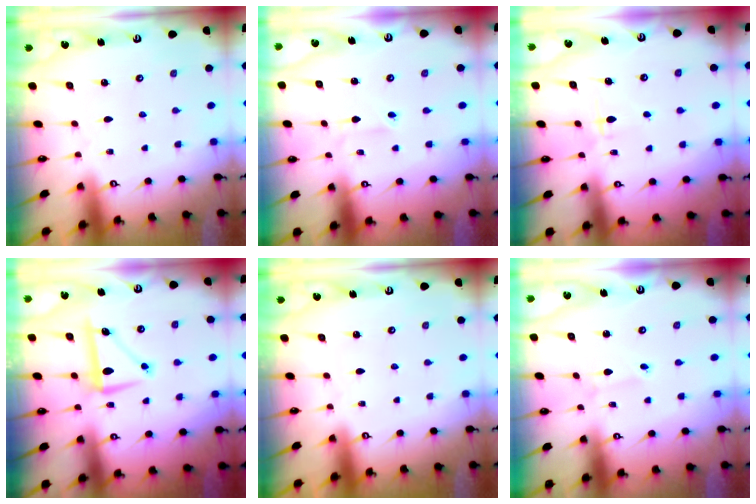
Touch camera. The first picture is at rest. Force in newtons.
{"total": 2.1, "press": 1.8, "slide": 1.1}
{"total": 5.9, "press": 5.9, "slide": 0.9}
{"total": 7.6, "press": 7.5, "slide": 1.1}
{"total": 0.0}
{"total": 1.3, "press": 1.3, "slide": 0.1}